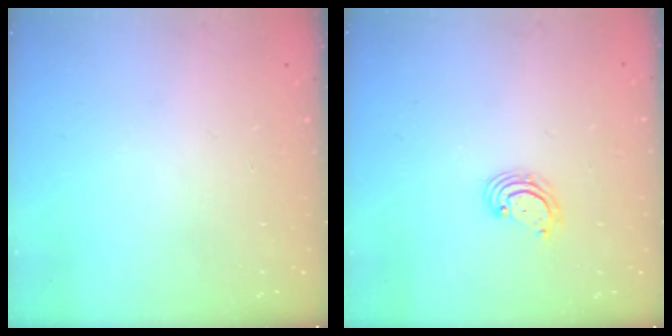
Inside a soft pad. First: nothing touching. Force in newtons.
{"total": 3.3, "press": 3.3, "slide": 0.5}